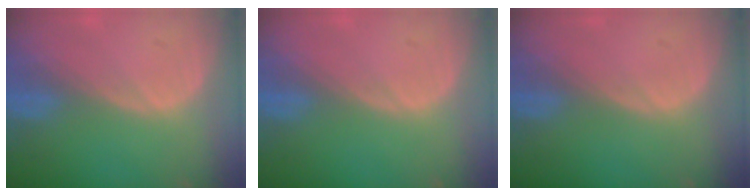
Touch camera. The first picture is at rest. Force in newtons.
{"total": 0.0}
{"total": 0.0}